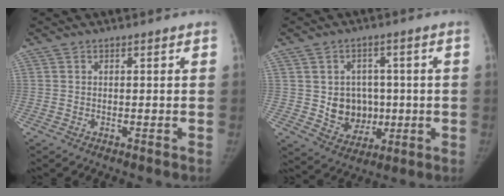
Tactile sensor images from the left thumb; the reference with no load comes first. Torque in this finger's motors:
{"motor_torque": [0.00, 0.00, 0.03, 0.04, 0.01]}